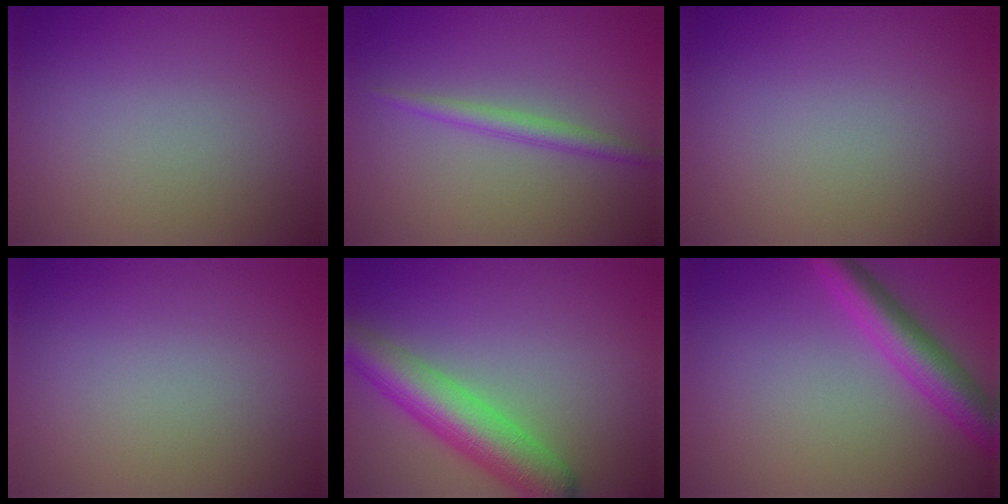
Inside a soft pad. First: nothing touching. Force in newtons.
{"total": 1.9, "press": 1.9, "slide": 0.0}
{"total": 0.0}
{"total": 0.0}
{"total": 6.8, "press": 6.8, "slide": 0.4}
{"total": 4.8, "press": 4.8, "slide": 0.2}